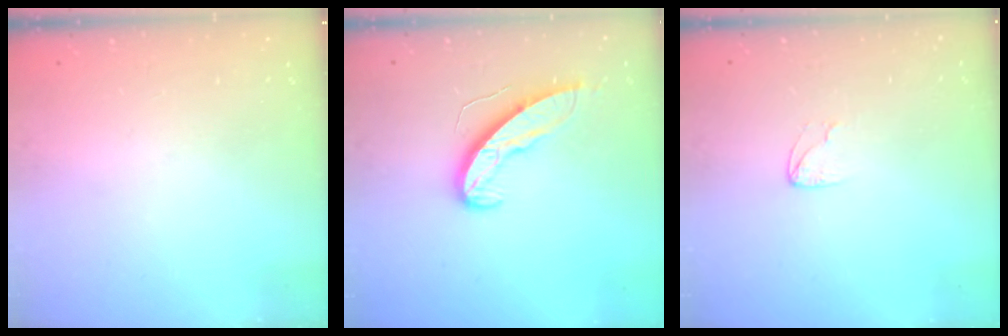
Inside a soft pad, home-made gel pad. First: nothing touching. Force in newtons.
{"total": 10.5, "press": 10.5, "slide": 0.5}
{"total": 3.5, "press": 3.5, "slide": 0.3}